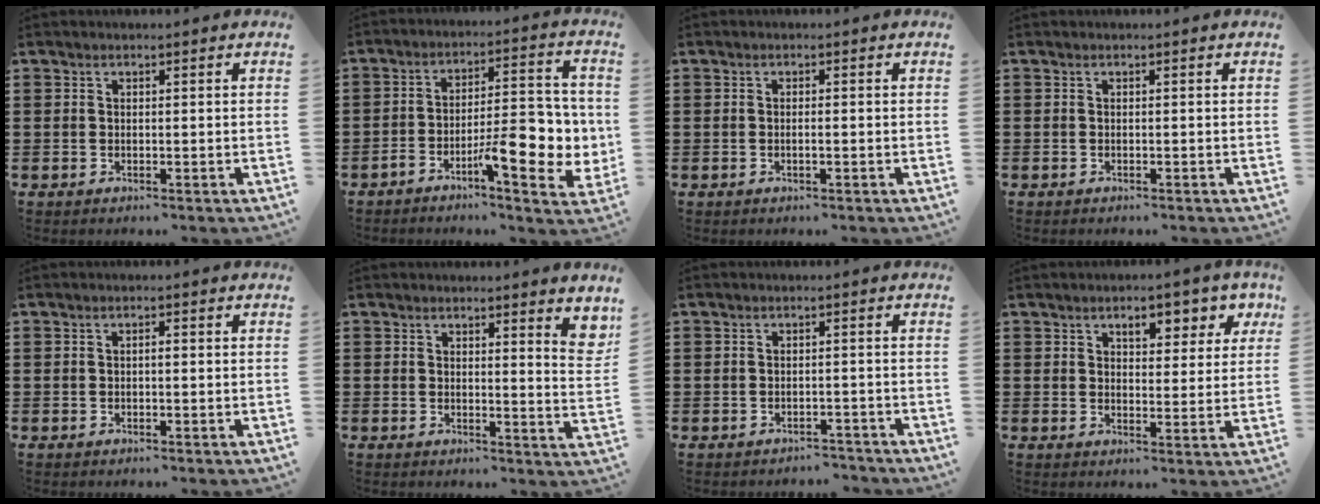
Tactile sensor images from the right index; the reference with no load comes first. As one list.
[{"total": 10.9, "force": [-3.9, 3.7, 9.4], "torque": [-0.134, 0.001, -0.068]}, {"total": 0.8, "force": [-0.3, 0.1, 0.7], "torque": [-0.013, -0.003, -0.005]}, {"total": 0.0}, {"total": 0.7, "force": [-0.2, 0.2, 0.6], "torque": [-0.013, -0.004, -0.002]}, {"total": 2.9, "force": [2.2, 0.2, 1.9], "torque": [-0.029, -0.004, 0.037]}, {"total": 2.0, "force": [-1.9, 0.4, -0.1], "torque": [-0.006, 0.001, -0.044]}, {"total": 4.9, "force": [2.9, 2.5, 3.0], "torque": [-0.049, 0.001, 0.044]}]